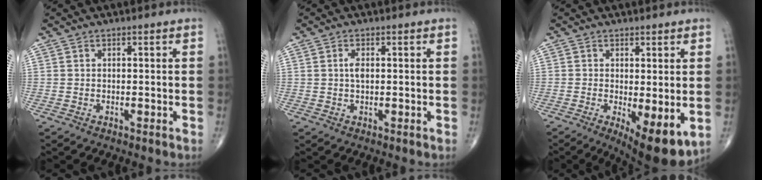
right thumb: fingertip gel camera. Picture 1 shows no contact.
{"total": 1.7, "force": [0.3, 0.7, 1.6], "torque": [-0.032, 0.000, 0.005]}
{"total": 9.2, "force": [-2.0, 3.0, 8.5], "torque": [-0.122, -0.026, -0.022]}